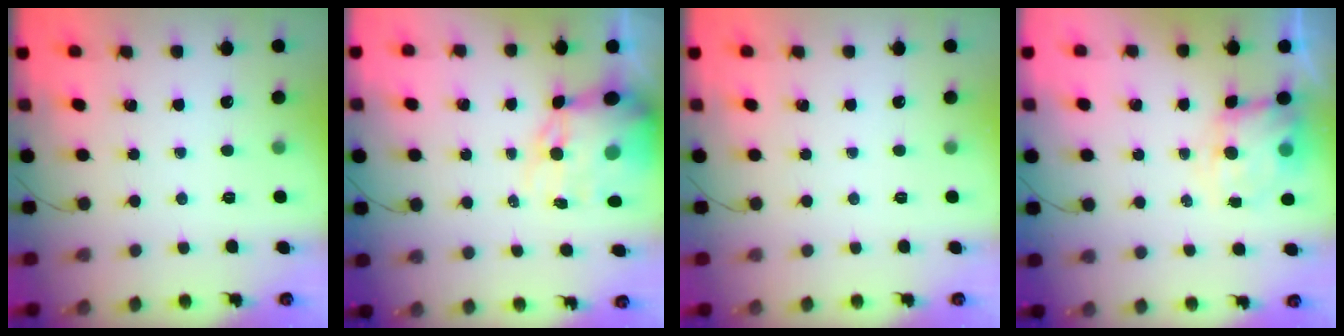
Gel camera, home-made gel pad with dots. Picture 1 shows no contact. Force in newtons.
{"total": 13.0, "press": 12.6, "slide": 3.4}
{"total": 0.0}
{"total": 6.9, "press": 6.7, "slide": 1.3}